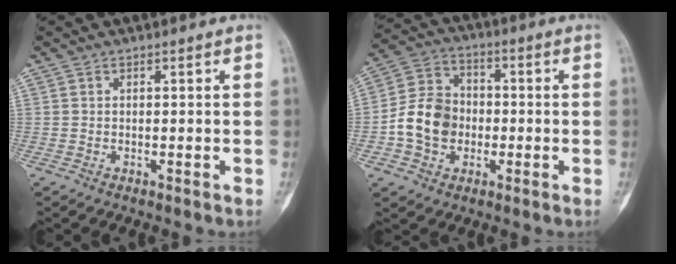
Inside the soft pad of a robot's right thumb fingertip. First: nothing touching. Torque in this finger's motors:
{"motor_torque": [1.51, 1.39, 0.57, -0.56, 0.06]}